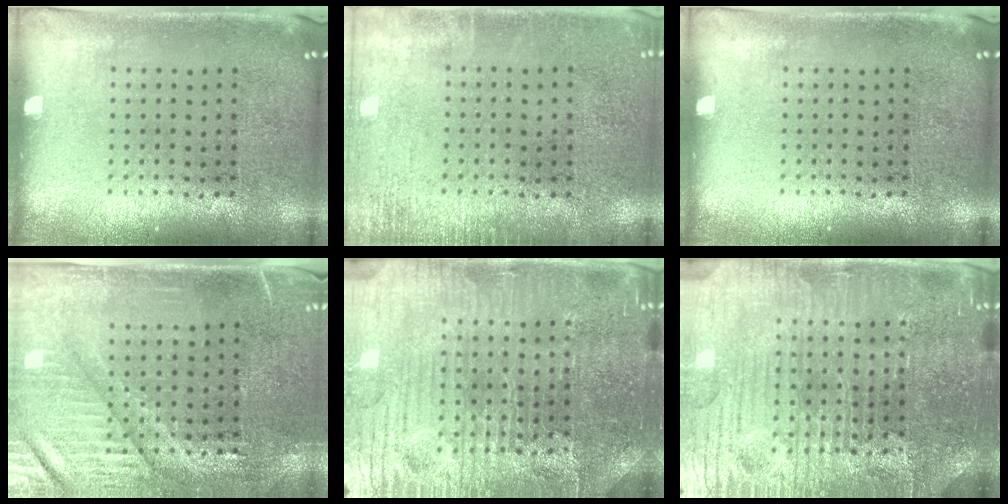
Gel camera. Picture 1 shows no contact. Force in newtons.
{"total": 1.5, "press": 1.5, "slide": 0.2}
{"total": 0.0}
{"total": 3.5, "press": 3.1, "slide": 1.5}
{"total": 4.8, "press": 4.7, "slide": 1.2}
{"total": 5.3, "press": 5.0, "slide": 1.5}